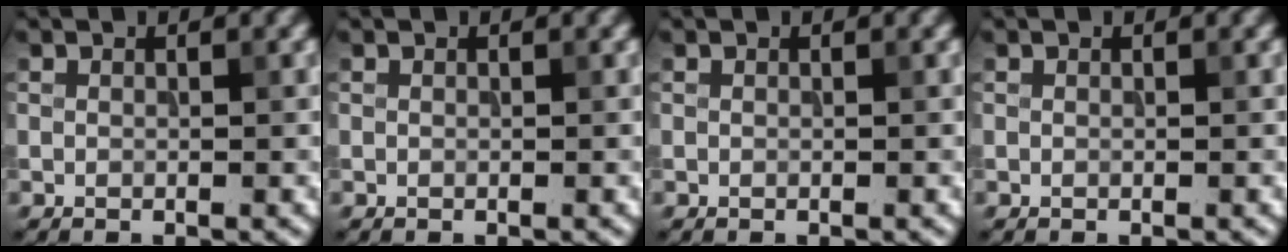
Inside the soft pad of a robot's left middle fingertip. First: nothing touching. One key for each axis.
{"total": 0.0}
{"total": 0.0}
{"total": 0.0}